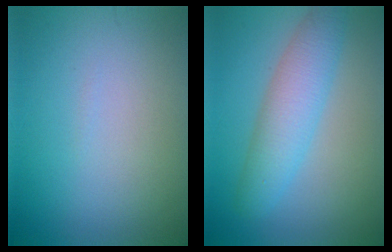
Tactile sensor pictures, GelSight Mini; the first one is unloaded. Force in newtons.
{"total": 4.6, "press": 4.6, "slide": 0.1}